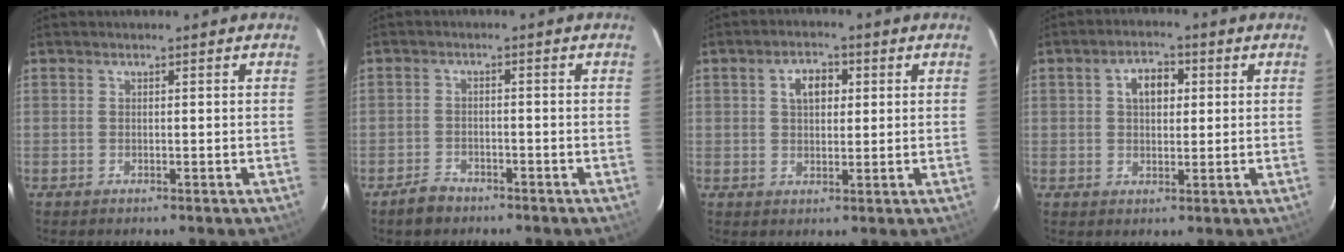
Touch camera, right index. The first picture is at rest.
{"total": 3.8, "force": [-3.0, 2.0, 1.0], "torque": [-0.030, 0.007, -0.049]}
{"total": 4.9, "force": [1.5, 3.1, 3.5], "torque": [-0.058, 0.016, 0.026]}
{"total": 5.2, "force": [1.4, 3.3, 3.8], "torque": [-0.062, 0.018, 0.024]}